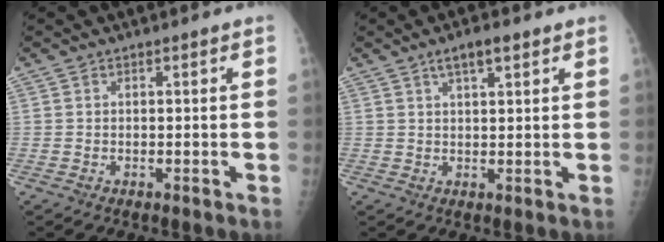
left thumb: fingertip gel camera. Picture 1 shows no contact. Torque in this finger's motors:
{"motor_torque": [0.51, 0.17, 0.53, 0.03, 0.02]}